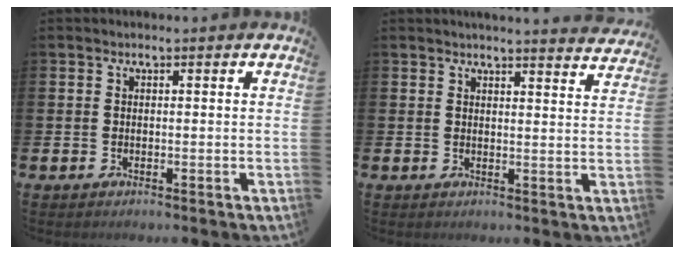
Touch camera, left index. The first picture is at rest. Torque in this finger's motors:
{"motor_torque": [0.98, -1.16, 0.32, 0.05]}